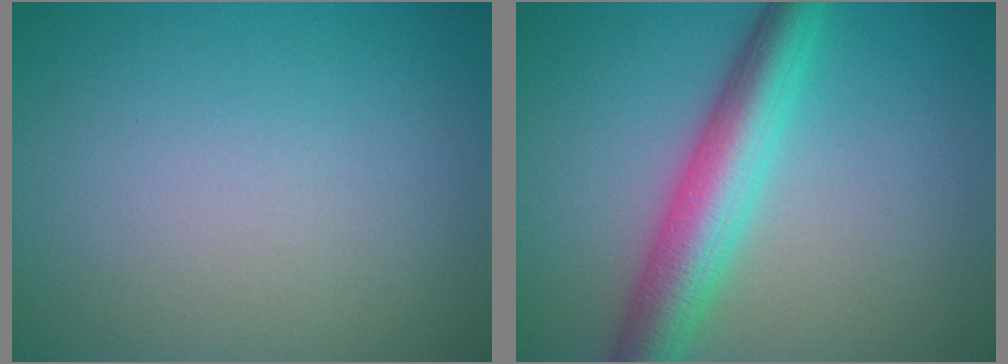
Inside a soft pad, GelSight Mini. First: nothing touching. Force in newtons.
{"total": 6.4, "press": 6.4, "slide": 0.2}